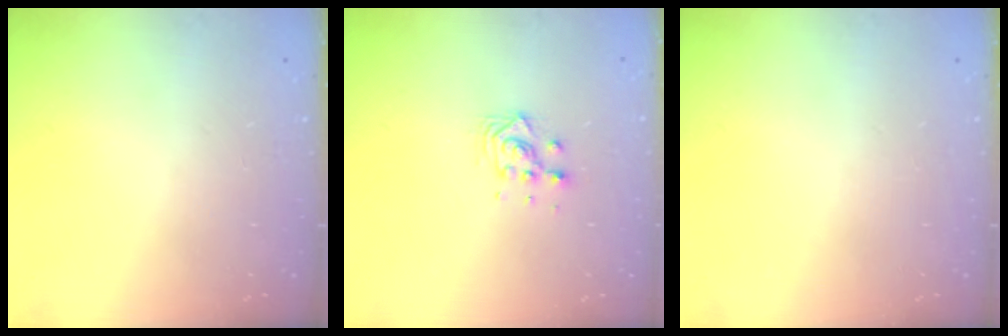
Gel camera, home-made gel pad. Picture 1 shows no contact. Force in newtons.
{"total": 5.1, "press": 5.1, "slide": 0.1}
{"total": 0.0}